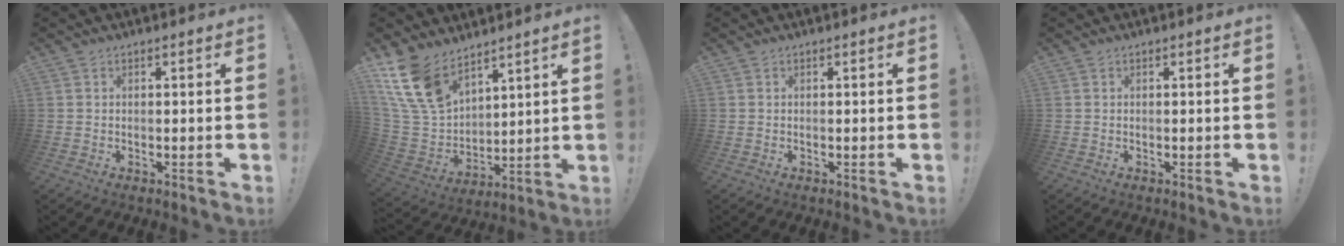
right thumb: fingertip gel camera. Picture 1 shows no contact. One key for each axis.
{"total": 16.3, "fx": 11.5, "fy": 8.9, "fz": 7.5, "tx": -0.161, "ty": -0.069, "tz": 0.225}
{"total": 0.0}
{"total": 0.0}